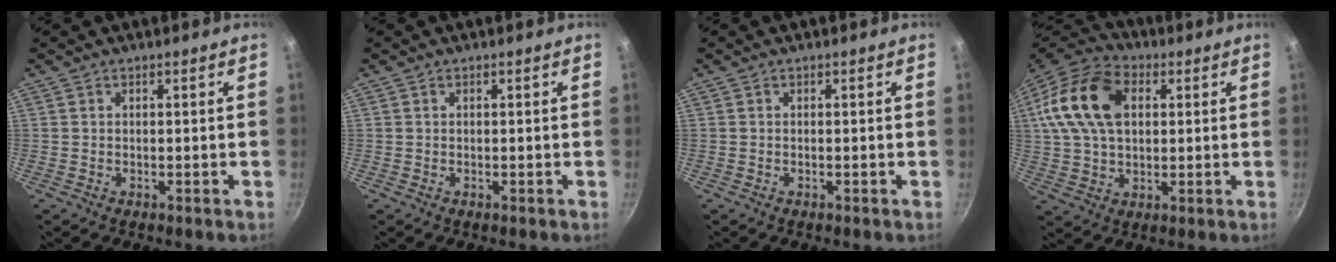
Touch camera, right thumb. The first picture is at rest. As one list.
[{"total": 0.0}, {"total": 0.0}, {"total": 18.3, "force": [4.2, 12.0, 13.1], "torque": [-0.240, 0.020, 0.064]}]